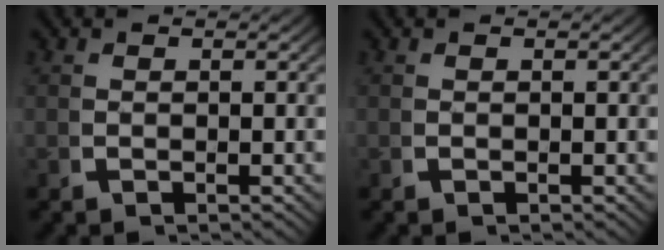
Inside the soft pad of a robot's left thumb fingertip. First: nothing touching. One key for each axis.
{"total": 0.0}